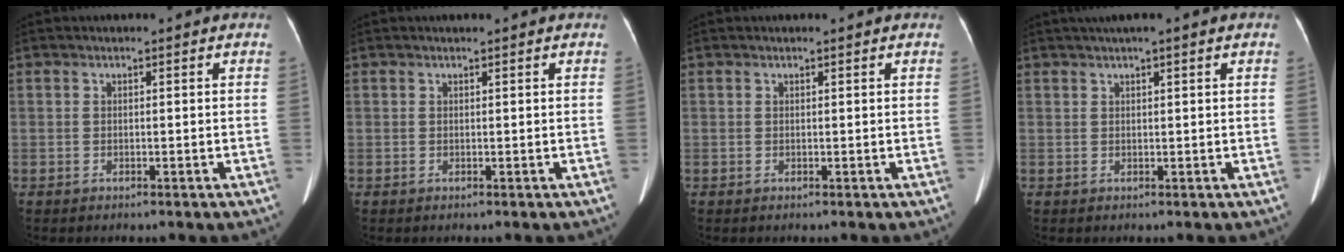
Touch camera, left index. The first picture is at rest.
{"total": 0.7, "force": [0.6, 0.1, 0.4], "torque": [-0.007, 0.008, 0.010]}
{"total": 0.6, "force": [0.6, 0.0, 0.2], "torque": [-0.004, 0.007, 0.009]}
{"total": 4.0, "force": [2.8, 0.0, 2.9], "torque": [-0.045, 0.029, 0.044]}